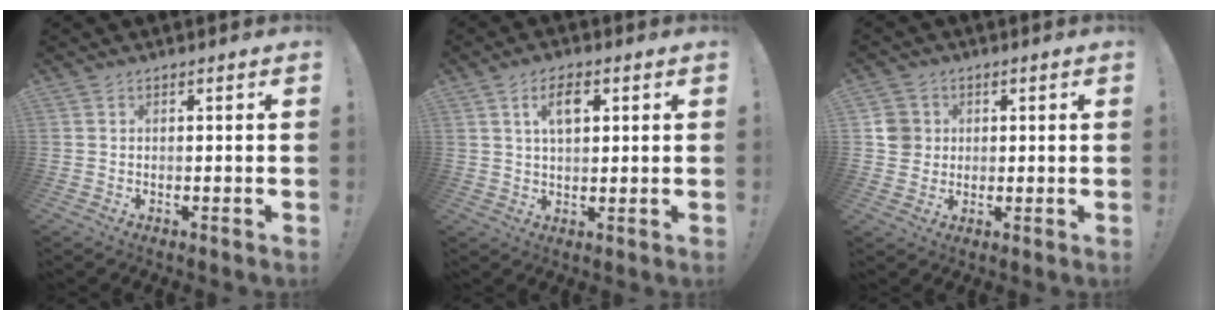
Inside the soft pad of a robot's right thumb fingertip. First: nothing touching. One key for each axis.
{"total": 6.6, "fx": 2.3, "fy": 3.4, "fz": 5.2, "tx": -0.081, "ty": 0.002, "tz": 0.035}
{"total": 6.0, "fx": 1.0, "fy": 5.7, "fz": 1.5, "tx": -0.016, "ty": 0.001, "tz": 0.019}